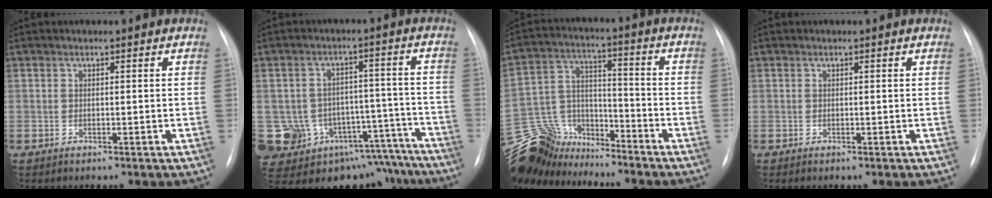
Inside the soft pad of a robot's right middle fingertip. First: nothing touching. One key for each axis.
{"total": 17.7, "fx": -12.7, "fy": 11.0, "fz": 5.4, "tx": -0.070, "ty": 0.063, "tz": -0.149}
{"total": 14.1, "fx": -13.0, "fy": 5.0, "fz": 2.1, "tx": -0.057, "ty": 0.043, "tz": -0.236}
{"total": 0.0}